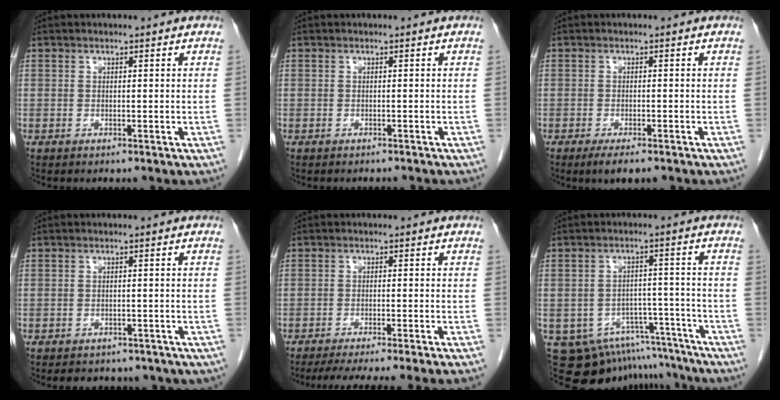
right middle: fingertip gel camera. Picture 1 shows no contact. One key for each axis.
{"total": 2.1, "fx": -2.0, "fy": 0.5, "fz": 0.4, "tx": -0.009, "ty": -0.003, "tz": -0.024}
{"total": 3.7, "fx": -2.7, "fy": 0.8, "fz": 2.5, "tx": -0.037, "ty": -0.006, "tz": -0.038}
{"total": 10.4, "fx": -8.9, "fy": 4.5, "fz": 3.1, "tx": -0.043, "ty": 0.004, "tz": -0.089}
{"total": 13.9, "fx": -12.4, "fy": -1.3, "fz": 6.1, "tx": -0.071, "ty": -0.034, "tz": -0.171}
{"total": 15.2, "fx": -13.4, "fy": 6.3, "fz": 3.3, "tx": -0.044, "ty": 0.034, "tz": -0.170}